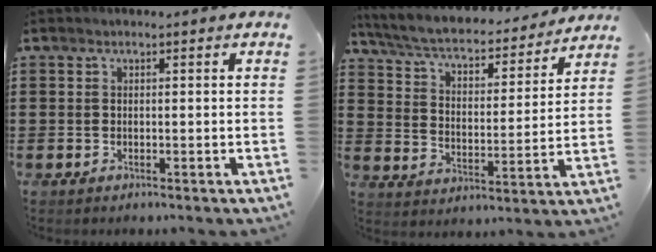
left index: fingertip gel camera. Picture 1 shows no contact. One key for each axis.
{"total": 5.2, "fx": 4.7, "fy": 0.8, "fz": 2.2, "tx": -0.066, "ty": -0.034, "tz": 0.074}